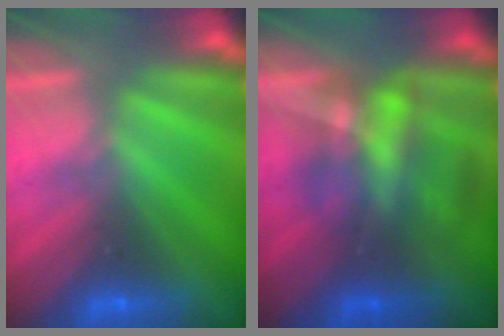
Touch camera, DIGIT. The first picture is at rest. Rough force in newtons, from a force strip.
{"total": 4.6}